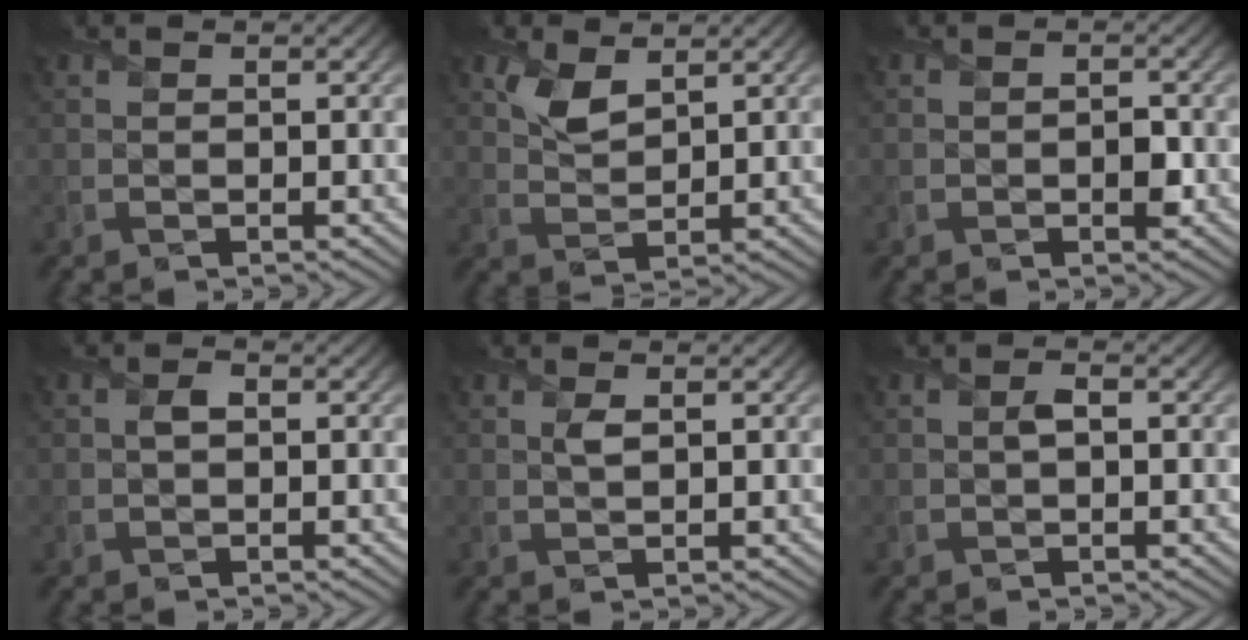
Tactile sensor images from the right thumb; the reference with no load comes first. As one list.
[{"total": 3.9, "force": [2.4, 1.8, 2.5], "torque": [-0.062, -0.002, 0.047]}, {"total": 1.8, "force": [-0.6, 1.0, 1.3], "torque": [-0.018, 0.000, -0.012]}, {"total": 1.1, "force": [0.0, 0.7, 0.9], "torque": [-0.018, 0.003, -0.002]}, {"total": 1.2, "force": [0.5, 0.4, 1.0], "torque": [-0.027, 0.000, 0.010]}, {"total": 1.1, "force": [-0.1, 0.5, 0.9], "torque": [-0.020, 0.004, -0.002]}]